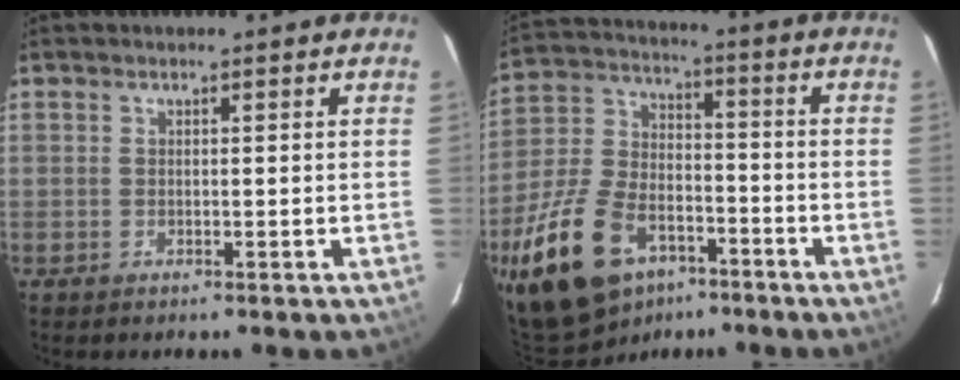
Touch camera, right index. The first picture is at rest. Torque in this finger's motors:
{"motor_torque": [1.09, -1.05, 0.85, 0.21]}